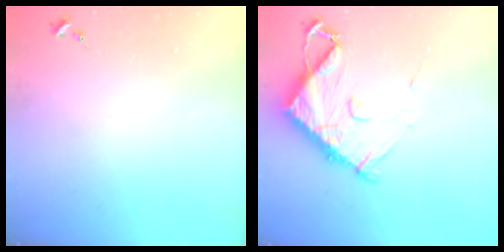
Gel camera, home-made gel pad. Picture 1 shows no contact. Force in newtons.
{"total": 10.9, "press": 10.8, "slide": 1.4}